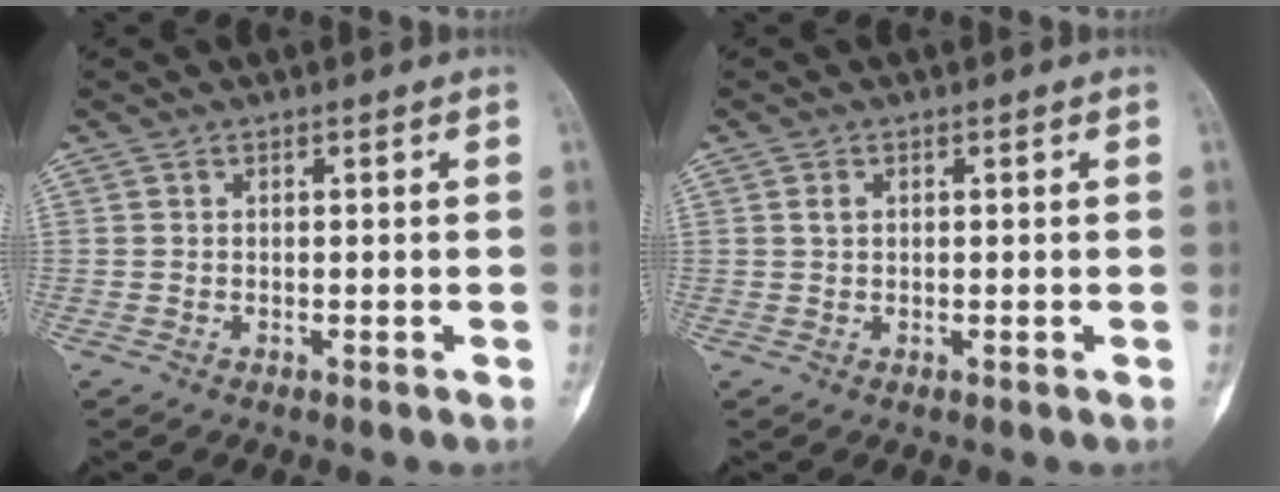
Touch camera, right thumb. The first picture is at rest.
{"total": 1.1, "force": [0.3, 0.8, 0.7], "torque": [-0.015, 0.003, 0.007]}